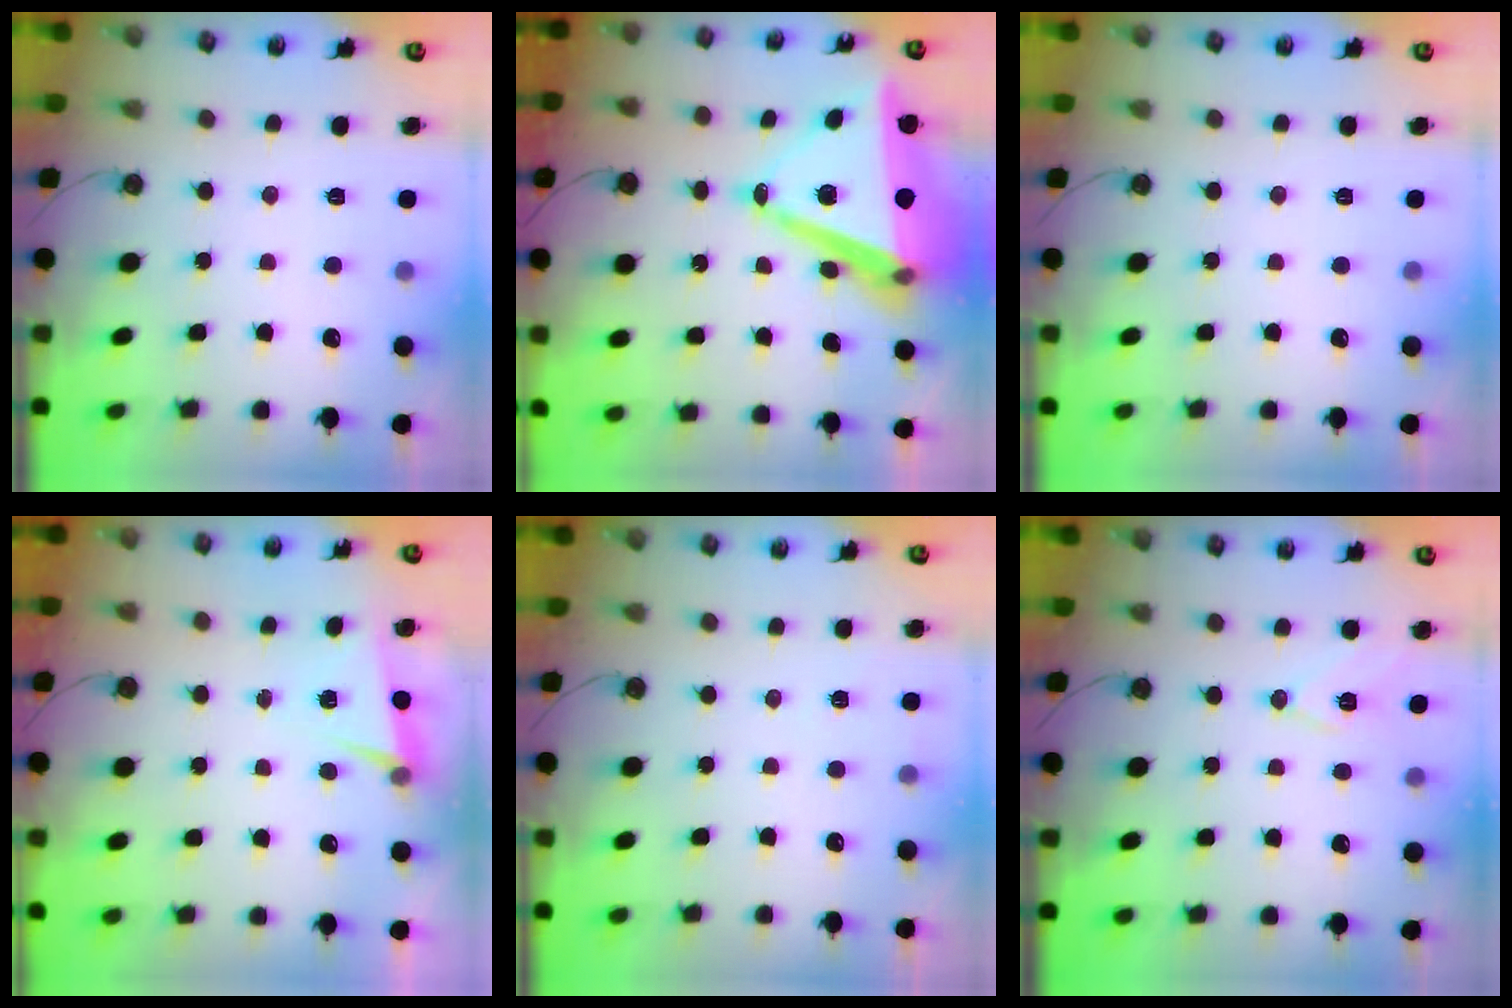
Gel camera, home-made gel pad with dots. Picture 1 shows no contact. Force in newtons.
{"total": 16.5, "press": 16.0, "slide": 3.9}
{"total": 0.0}
{"total": 2.5, "press": 1.8, "slide": 1.8}
{"total": 5.0, "press": 2.7, "slide": 4.1}
{"total": 9.5, "press": 8.8, "slide": 3.7}